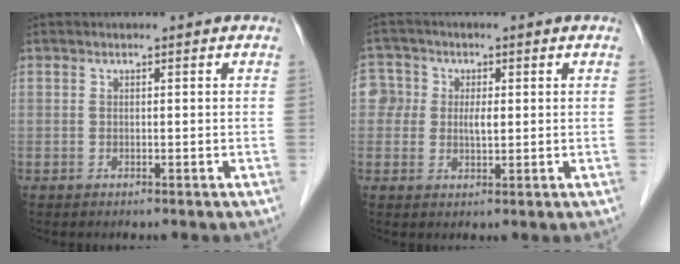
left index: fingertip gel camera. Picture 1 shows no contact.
{"total": 4.5, "force": [0.3, 3.8, 2.5], "torque": [-0.043, 0.013, 0.003]}